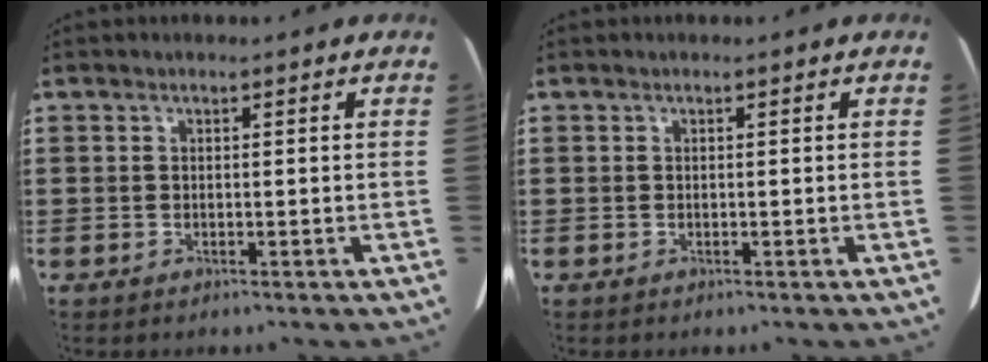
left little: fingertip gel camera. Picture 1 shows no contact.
{"total": 0.0}